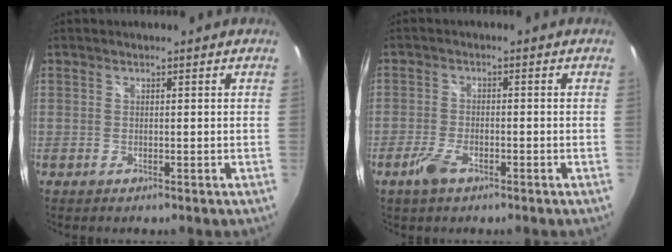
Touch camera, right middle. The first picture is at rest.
{"total": 4.2, "force": [-2.6, 1.9, 2.7], "torque": [-0.070, -0.005, -0.050]}